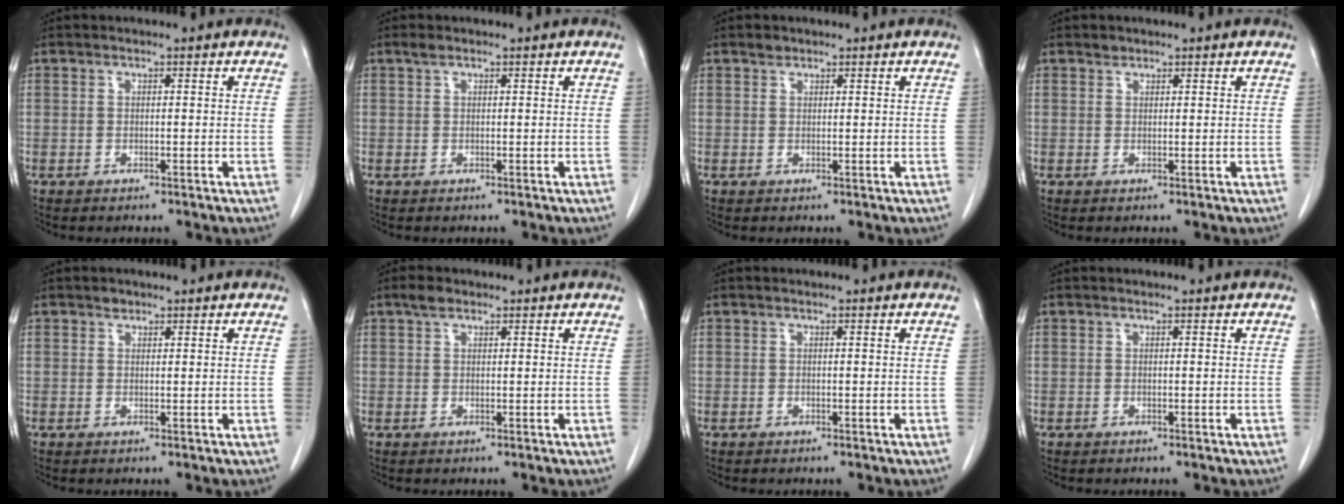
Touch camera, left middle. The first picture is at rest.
{"total": 0.8, "force": [0.6, 0.3, 0.4], "torque": [-0.014, 0.007, 0.013]}
{"total": 1.0, "force": [0.8, 0.5, 0.2], "torque": [-0.004, 0.002, 0.013]}
{"total": 0.8, "force": [0.7, 0.4, 0.0], "torque": [-0.001, 0.000, 0.010]}
{"total": 0.9, "force": [0.7, 0.5, 0.2], "torque": [-0.004, 0.002, 0.010]}
{"total": 1.8, "force": [1.2, 0.9, 0.9], "torque": [-0.022, 0.009, 0.022]}
{"total": 0.0}
{"total": 0.0}